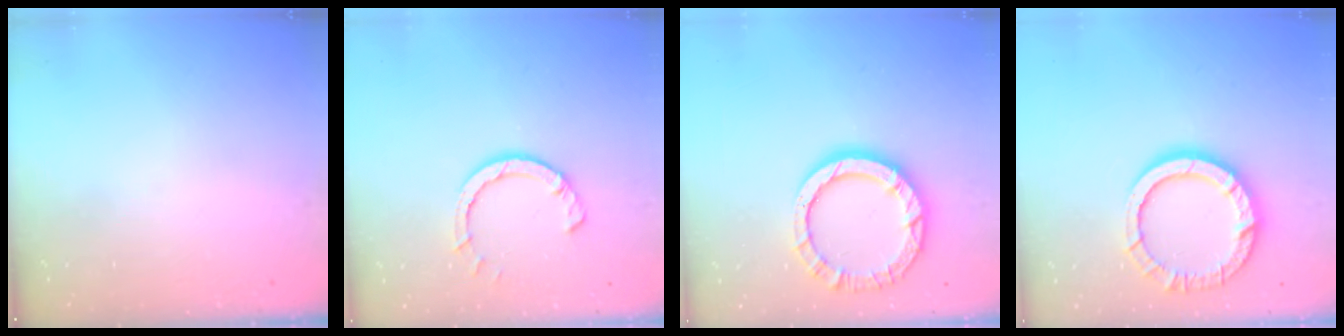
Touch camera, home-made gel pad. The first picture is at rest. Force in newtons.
{"total": 5.5, "press": 5.5, "slide": 0.2}
{"total": 11.5, "press": 11.5, "slide": 0.9}
{"total": 13.5, "press": 13.5, "slide": 1.3}